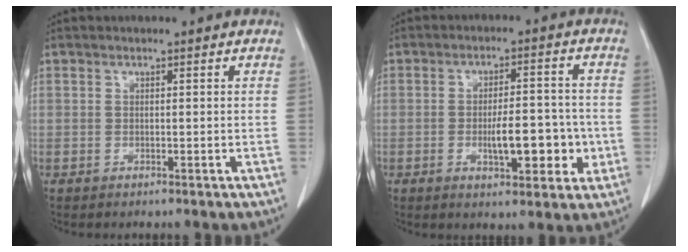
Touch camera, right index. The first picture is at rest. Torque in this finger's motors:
{"motor_torque": [0.37, -0.09, 0.28, 0.04]}